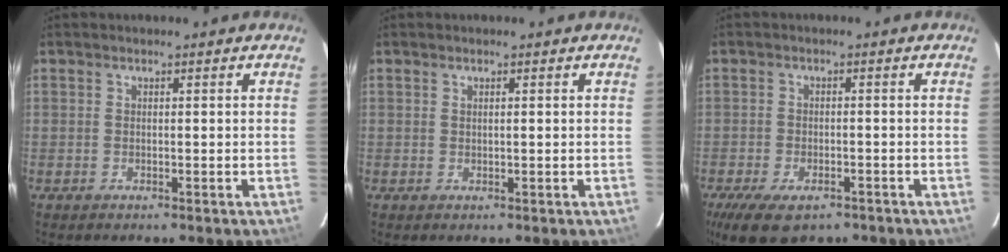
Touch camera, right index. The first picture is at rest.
{"total": 0.5, "force": [0.2, -0.1, 0.5], "torque": [-0.009, 0.003, 0.004]}
{"total": 10.4, "force": [-6.9, 5.0, 6.0], "torque": [-0.136, -0.026, -0.110]}